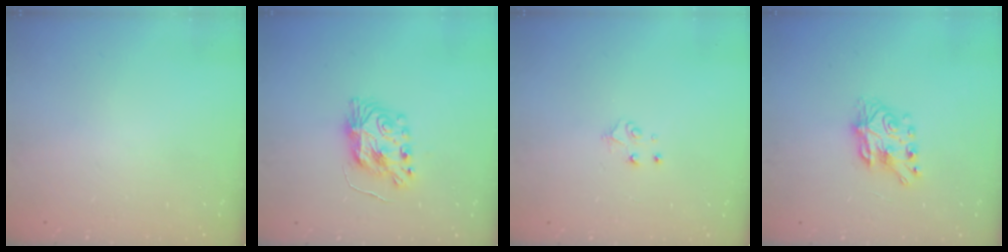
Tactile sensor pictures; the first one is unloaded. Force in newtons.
{"total": 8.6, "press": 8.6, "slide": 0.5}
{"total": 4.8, "press": 4.8, "slide": 0.5}
{"total": 7.1, "press": 7.1, "slide": 0.2}